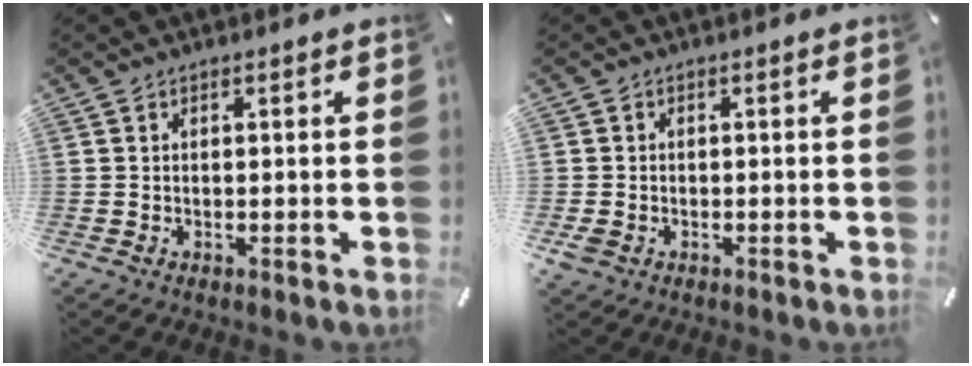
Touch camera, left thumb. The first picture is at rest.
{"total": 3.0, "force": [-0.9, 2.7, 0.6], "torque": [-0.008, 0.006, -0.015]}